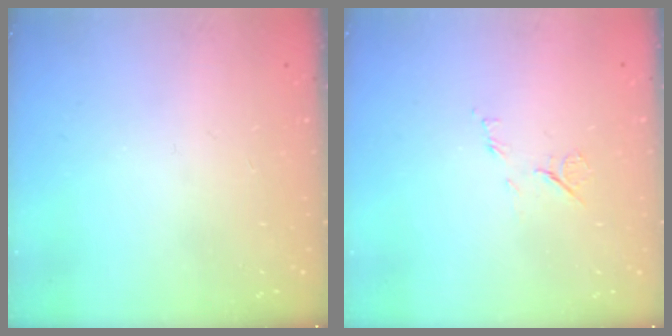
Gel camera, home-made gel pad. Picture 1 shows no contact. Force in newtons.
{"total": 6.3, "press": 6.3, "slide": 0.6}